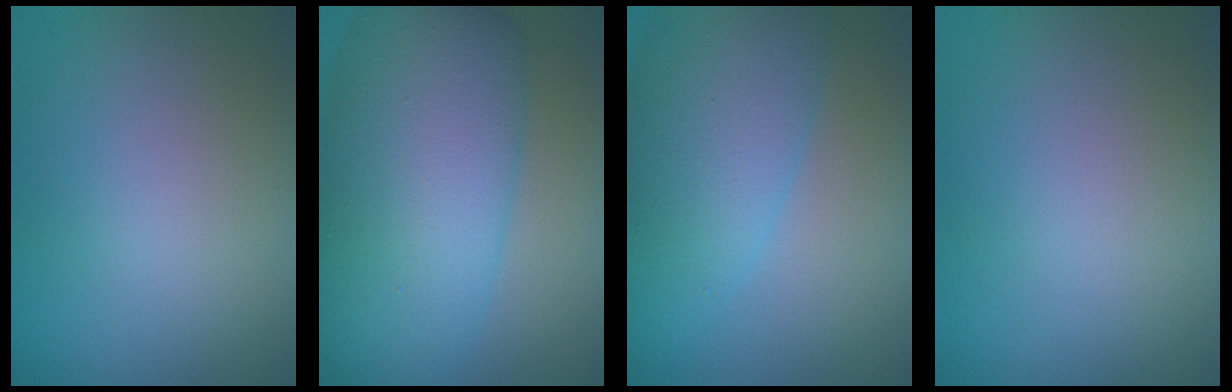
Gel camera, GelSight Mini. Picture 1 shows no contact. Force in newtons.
{"total": 11.1, "press": 11.1, "slide": 0.3}
{"total": 8.6, "press": 8.6, "slide": 0.2}
{"total": 0.0}